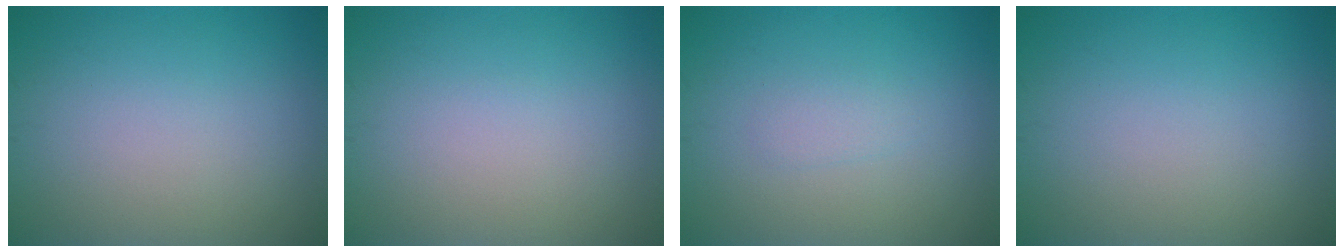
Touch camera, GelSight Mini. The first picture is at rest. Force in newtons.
{"total": 0.0}
{"total": 1.0, "press": 1.0, "slide": 0.1}
{"total": 0.0}